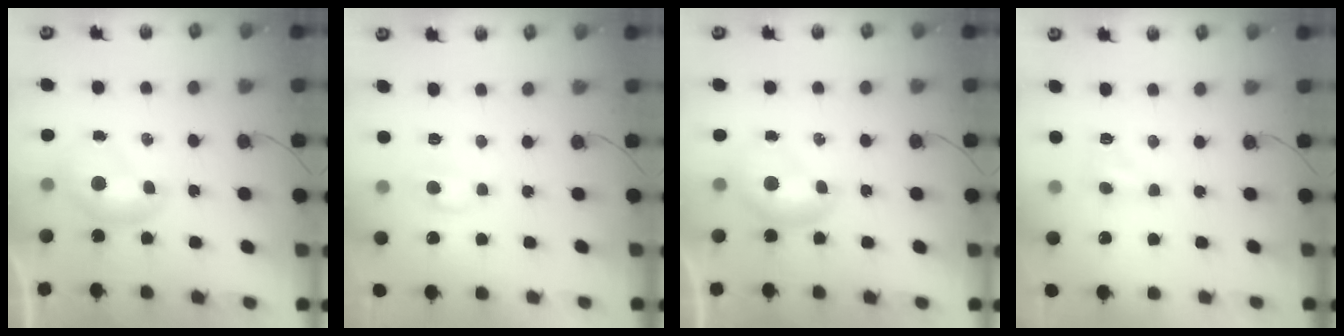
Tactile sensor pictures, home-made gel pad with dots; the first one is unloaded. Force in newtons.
{"total": 0.6, "press": 0.4, "slide": 0.4}
{"total": 0.0}
{"total": 1.6, "press": 1.5, "slide": 0.5}